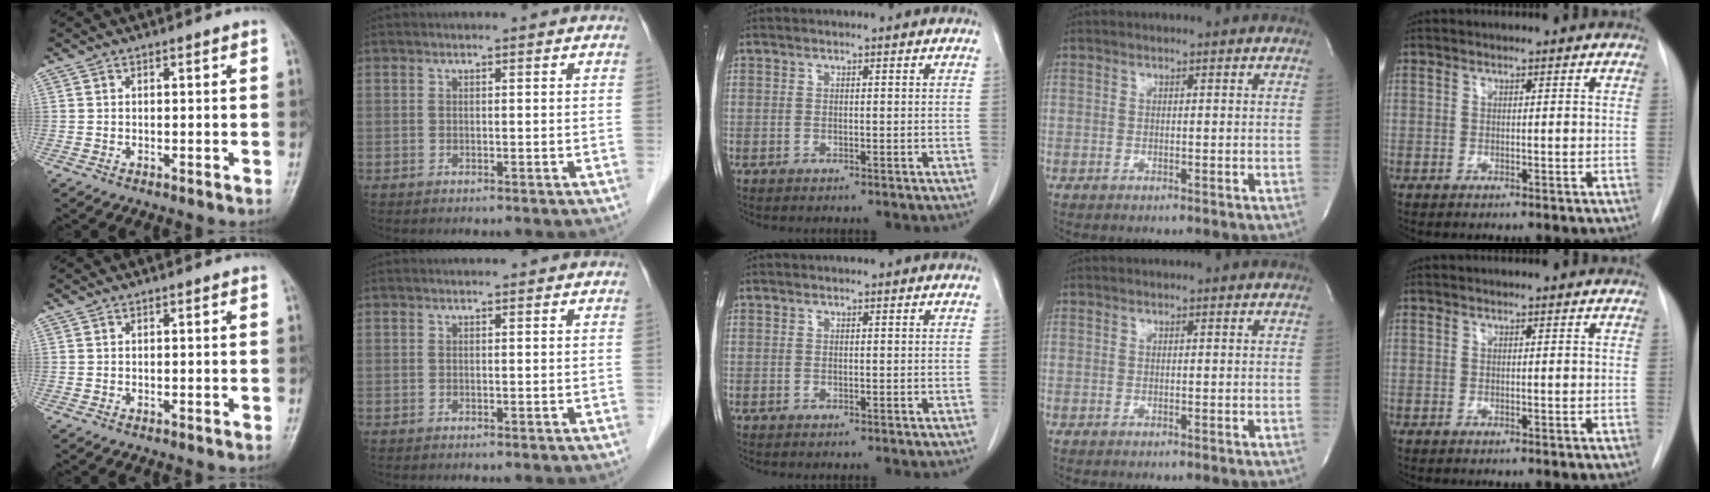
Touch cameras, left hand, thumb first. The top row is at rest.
{}